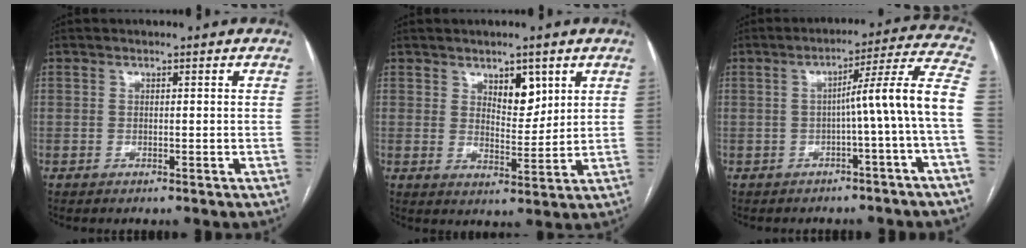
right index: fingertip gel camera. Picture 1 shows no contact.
{"total": 5.4, "force": [2.9, 2.5, 3.7], "torque": [-0.056, -0.003, 0.049]}
{"total": 9.9, "force": [-1.9, -1.8, 9.5], "torque": [-0.121, 0.026, -0.030]}